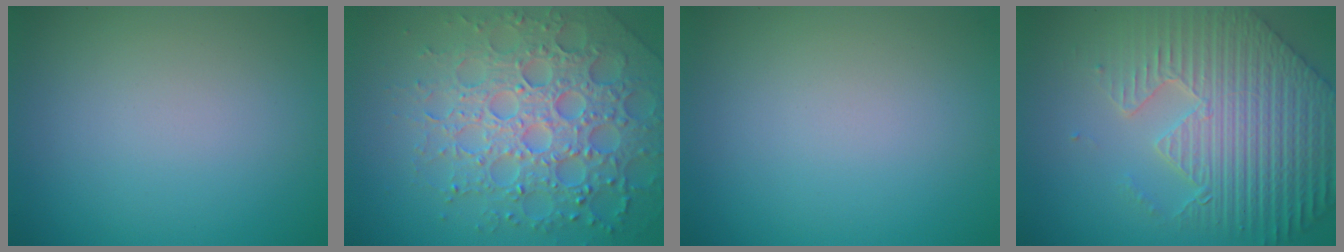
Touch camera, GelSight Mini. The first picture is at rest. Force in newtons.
{"total": 7.2, "press": 7.0, "slide": 1.7}
{"total": 0.0}
{"total": 8.4, "press": 6.5, "slide": 5.3}